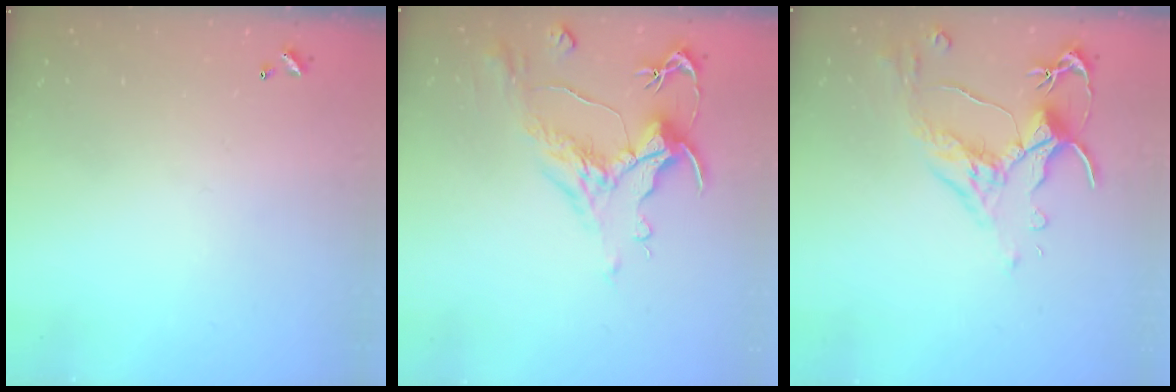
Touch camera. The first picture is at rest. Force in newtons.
{"total": 1.5, "press": 0.5, "slide": 1.4}
{"total": 2.6, "press": 2.2, "slide": 1.3}